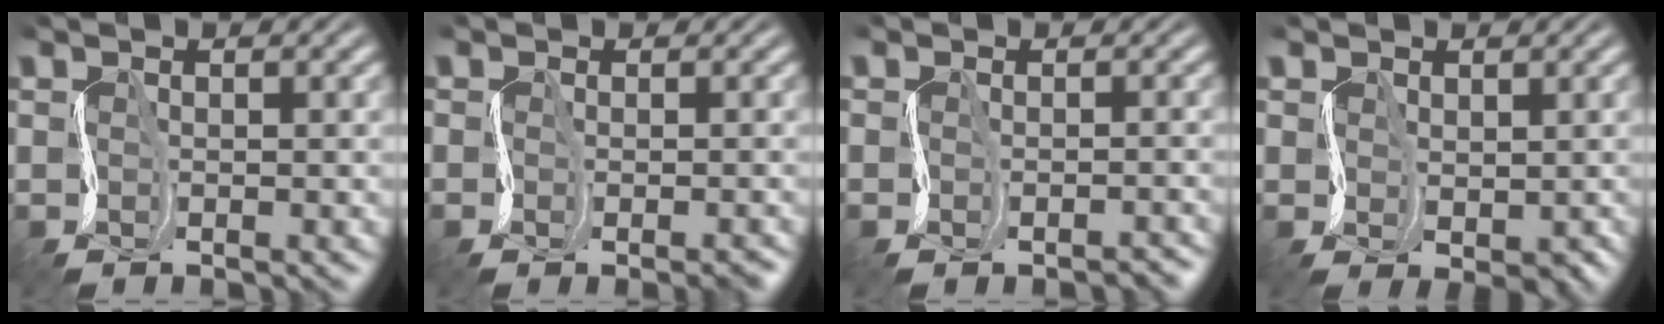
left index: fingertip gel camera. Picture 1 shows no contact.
{"total": 1.9, "force": [-1.4, 1.0, 0.9], "torque": [-0.008, -0.005, -0.016]}
{"total": 1.6, "force": [-1.5, 0.6, 0.0], "torque": [-0.002, 0.002, -0.027]}
{"total": 1.3, "force": [0.0, 1.3, 0.3], "torque": [-0.014, 0.001, 0.000]}